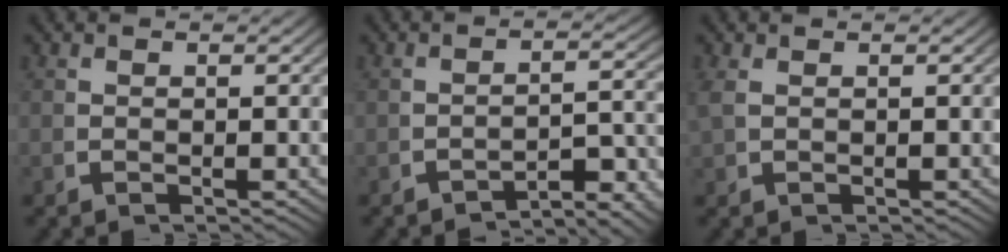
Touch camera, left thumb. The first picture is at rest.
{"total": 4.3, "force": [-3.3, 0.8, 2.6], "torque": [-0.033, -0.005, -0.045]}
{"total": 0.8, "force": [0.5, 0.2, 0.5], "torque": [-0.022, -0.003, 0.018]}